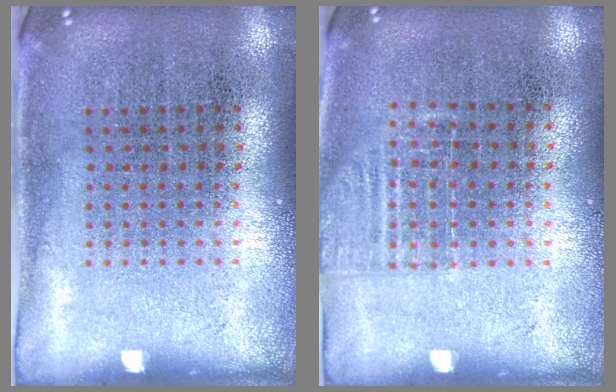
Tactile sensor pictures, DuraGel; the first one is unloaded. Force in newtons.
{"total": 1.1, "press": 1.0, "slide": 0.5}